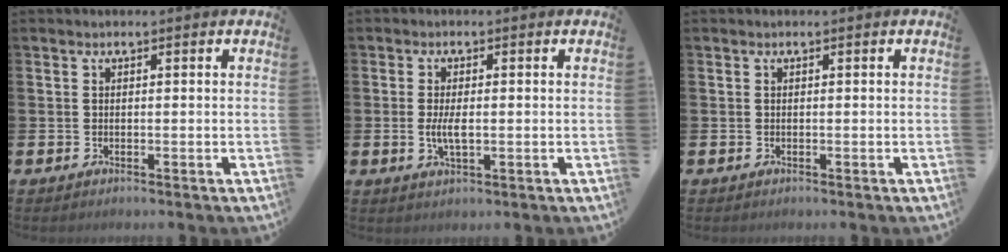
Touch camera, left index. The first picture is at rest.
{"total": 3.1, "force": [-0.2, 1.3, 2.8], "torque": [-0.056, -0.001, -0.008]}
{"total": 0.0}